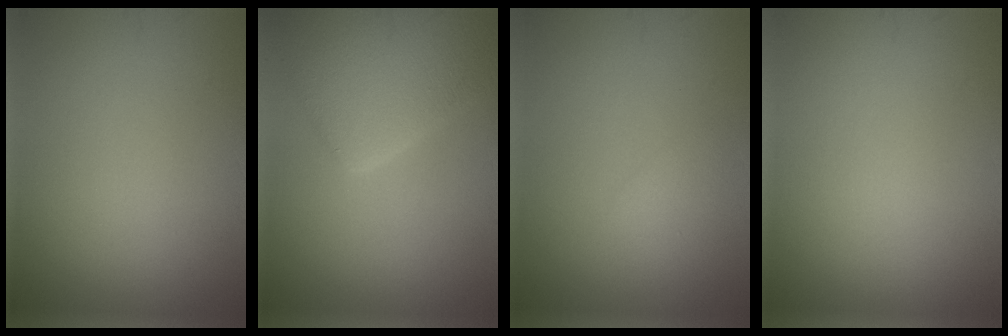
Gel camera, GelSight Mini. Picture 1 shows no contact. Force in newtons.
{"total": 8.4, "press": 8.4, "slide": 0.6}
{"total": 1.2, "press": 1.2, "slide": 0.0}
{"total": 0.0}